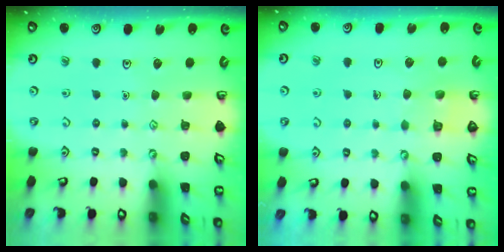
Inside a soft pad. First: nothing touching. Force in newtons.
{"total": 4.2, "press": 4.2, "slide": 0.4}